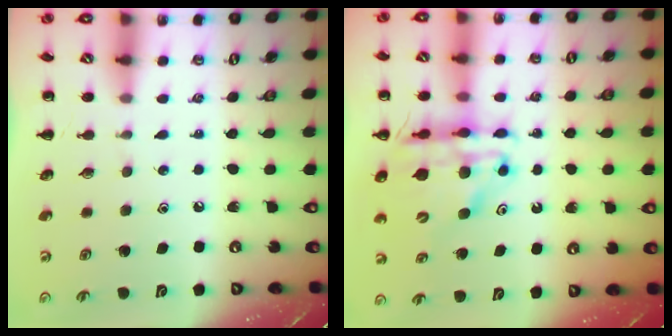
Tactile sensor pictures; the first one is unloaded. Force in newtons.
{"total": 16.4, "press": 15.9, "slide": 4.1}